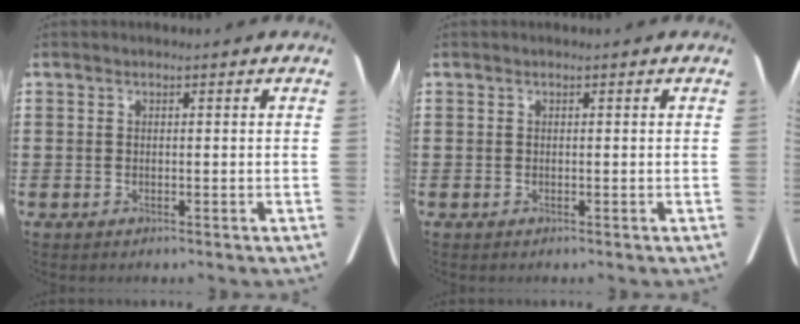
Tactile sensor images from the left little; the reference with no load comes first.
{"total": 0.0}